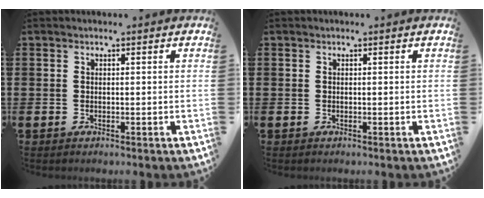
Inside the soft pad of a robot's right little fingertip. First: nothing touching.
{"total": 0.0}